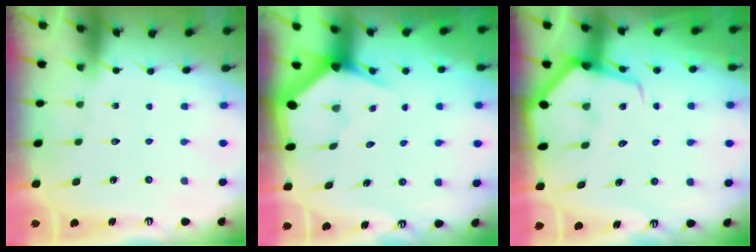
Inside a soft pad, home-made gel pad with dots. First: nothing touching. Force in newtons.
{"total": 3.5, "press": 3.5, "slide": 0.0}
{"total": 7.2, "press": 7.2, "slide": 0.8}